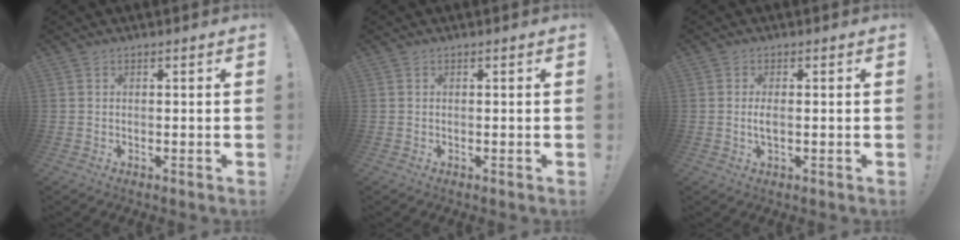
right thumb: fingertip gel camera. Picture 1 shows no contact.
{"total": 0.0}
{"total": 2.6, "force": [-0.2, 0.8, 2.5], "torque": [-0.045, -0.005, -0.008]}